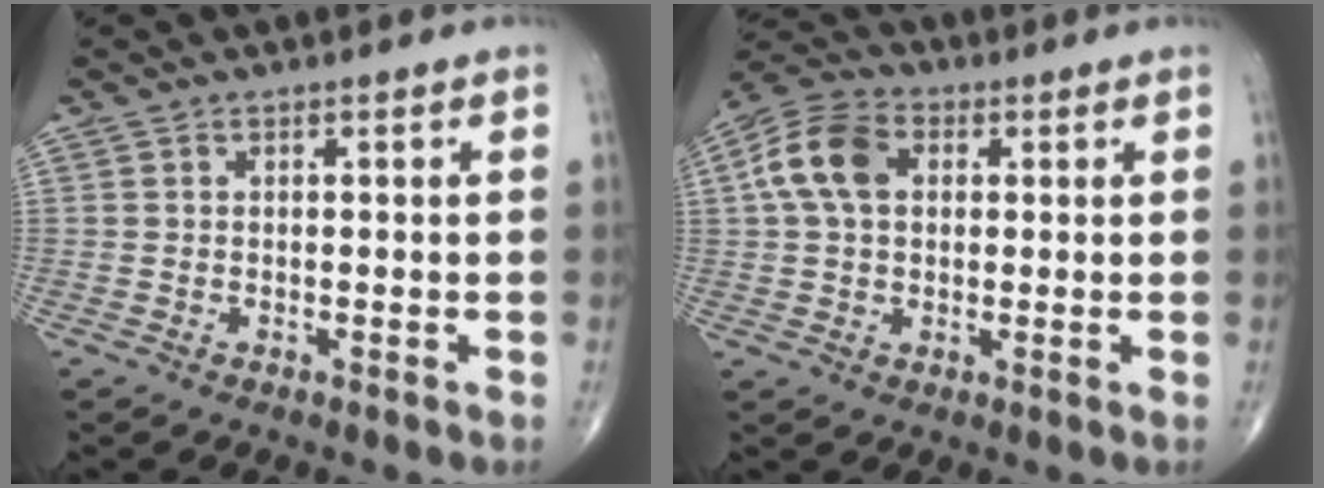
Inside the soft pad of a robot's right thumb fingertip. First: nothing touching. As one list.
[{"total": 10.1, "force": [2.0, 7.0, 7.0], "torque": [-0.135, 0.023, 0.028]}]